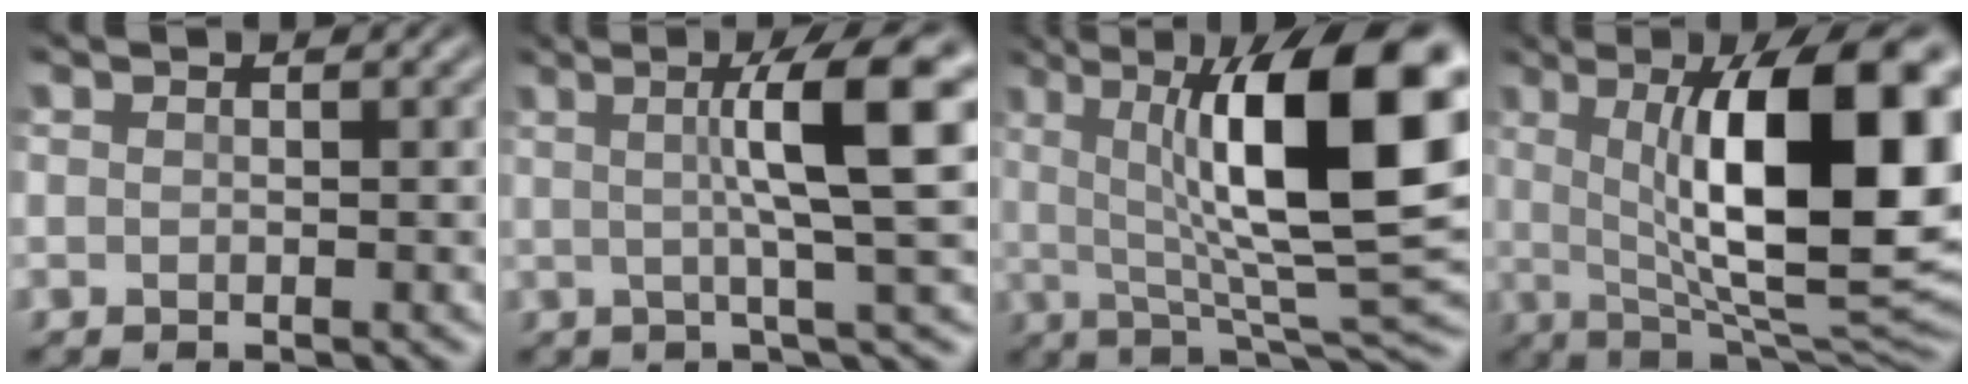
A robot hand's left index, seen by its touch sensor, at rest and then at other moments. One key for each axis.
{"total": 8.4, "fx": 1.6, "fy": 1.3, "fz": 8.1, "tx": -0.105, "ty": 0.016, "tz": 0.022}
{"total": 15.3, "fx": 2.9, "fy": 4.6, "fz": 14.2, "tx": -0.204, "ty": 0.005, "tz": 0.036}
{"total": 15.6, "fx": 2.2, "fy": 5.2, "fz": 14.6, "tx": -0.197, "ty": 0.002, "tz": 0.027}